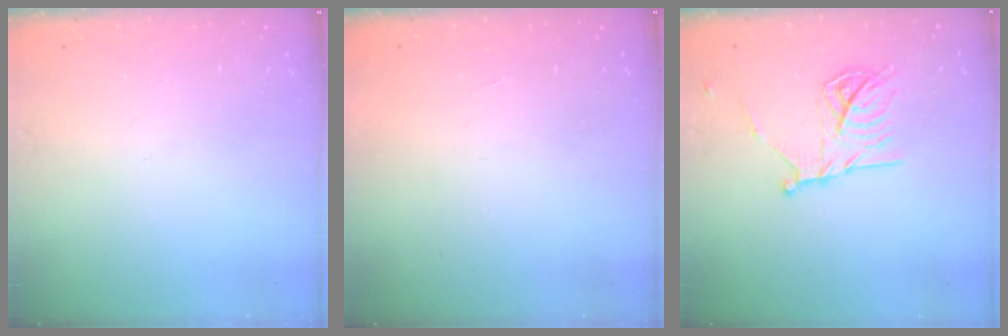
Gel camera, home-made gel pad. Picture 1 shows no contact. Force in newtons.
{"total": 1.5, "press": 1.5, "slide": 0.1}
{"total": 14.9, "press": 14.9, "slide": 0.4}